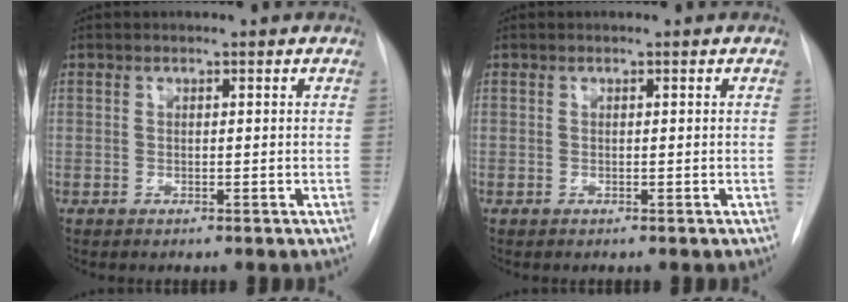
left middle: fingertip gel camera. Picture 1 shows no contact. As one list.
[{"total": 0.0}]